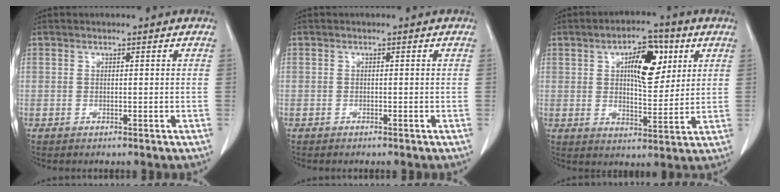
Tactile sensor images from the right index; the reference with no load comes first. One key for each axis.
{"total": 0.5, "fx": -0.5, "fy": 0.3, "fz": 0.1, "tx": -0.008, "ty": 0.001, "tz": -0.010}
{"total": 10.0, "fx": 3.6, "fy": 4.0, "fz": 8.5, "tx": -0.131, "ty": 0.013, "tz": 0.059}